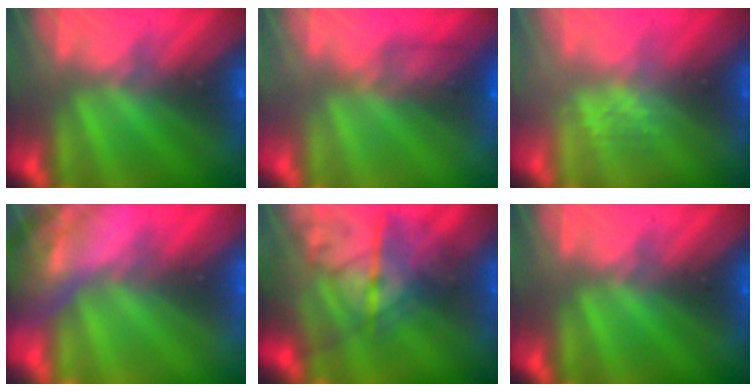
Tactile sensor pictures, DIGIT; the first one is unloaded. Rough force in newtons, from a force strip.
{"total": 5.7}
{"total": 2.8}
{"total": 7.9}
{"total": 7.8}
{"total": 0.0}